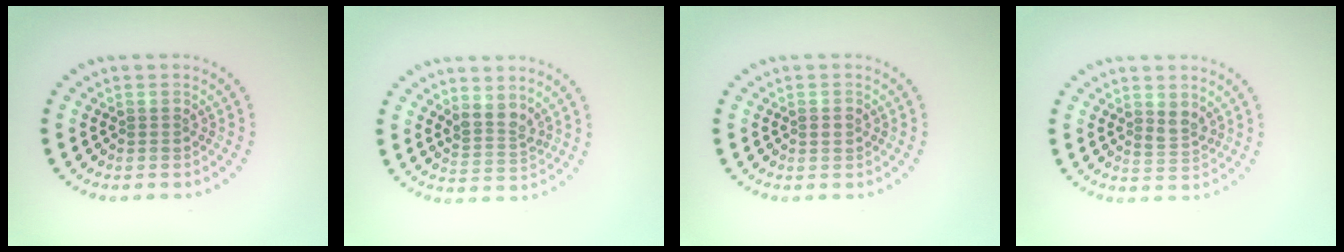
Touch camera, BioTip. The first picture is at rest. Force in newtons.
{"total": 2.3, "press": 1.9, "slide": 1.3}
{"total": 1.0, "press": 1.0, "slide": 0.0}
{"total": 1.5, "press": 1.2, "slide": 0.8}